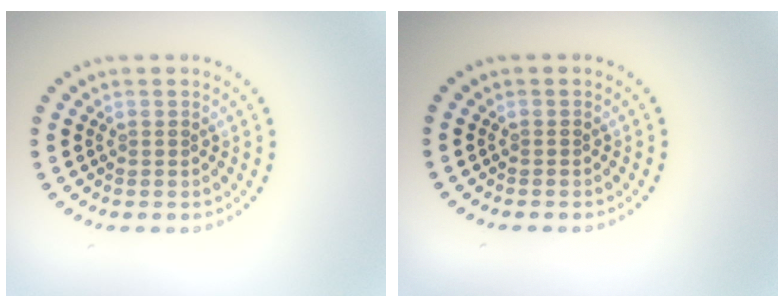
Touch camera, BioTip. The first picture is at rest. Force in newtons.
{"total": 0.0}